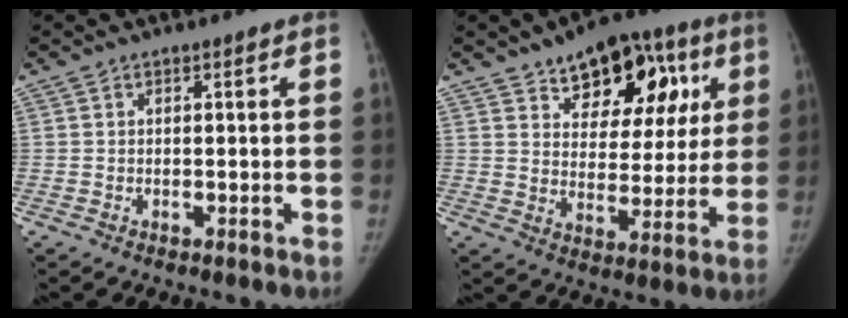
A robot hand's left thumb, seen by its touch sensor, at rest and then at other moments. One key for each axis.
{"total": 18.0, "fx": 9.0, "fy": 10.7, "fz": 11.4, "tx": -0.097, "ty": -0.016, "tz": 0.127}